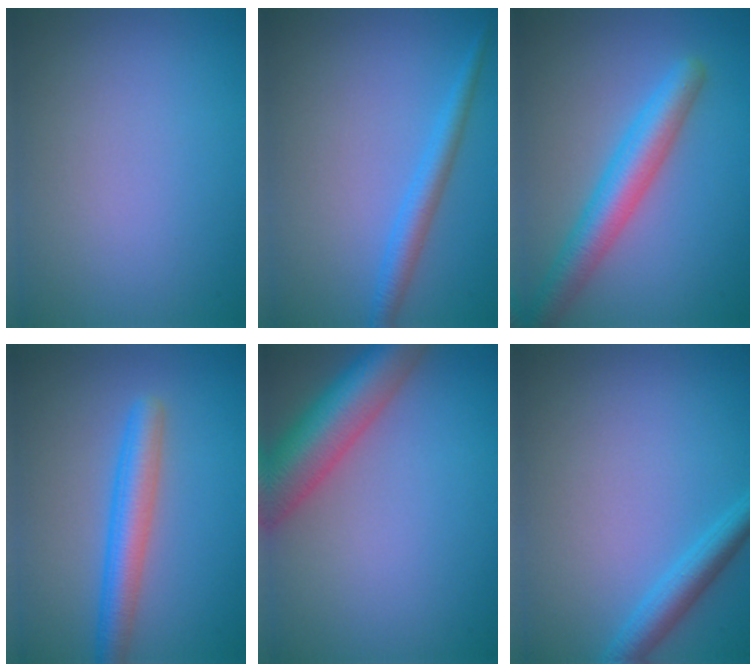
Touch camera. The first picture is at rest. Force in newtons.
{"total": 2.5, "press": 2.5, "slide": 0.1}
{"total": 4.9, "press": 4.9, "slide": 0.2}
{"total": 3.9, "press": 3.9, "slide": 0.1}
{"total": 8.0, "press": 8.0, "slide": 0.5}
{"total": 2.9, "press": 2.9, "slide": 0.1}